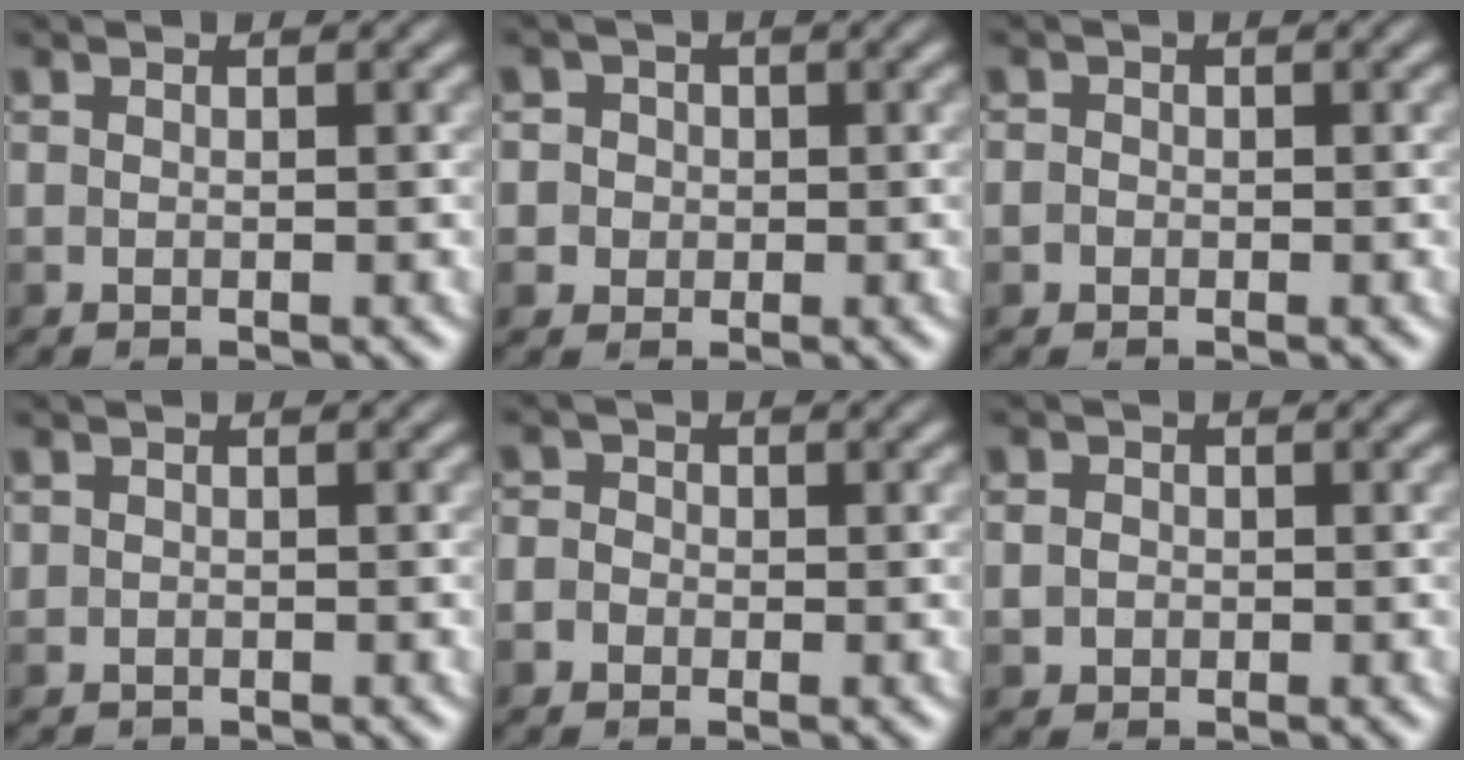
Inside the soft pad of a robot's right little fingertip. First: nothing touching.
{"total": 4.2, "force": [1.7, 3.6, 1.1], "torque": [-0.040, 0.008, 0.014]}
{"total": 1.2, "force": [-0.4, 1.1, 0.3], "torque": [-0.007, -0.001, -0.011]}
{"total": 0.6, "force": [0.1, 0.5, -0.3], "torque": [0.000, -0.002, -0.001]}
{"total": 2.5, "force": [-0.6, 2.2, 1.0], "torque": [-0.017, 0.012, -0.018]}
{"total": 1.6, "force": [0.1, 1.6, 0.4], "torque": [-0.017, 0.001, -0.005]}